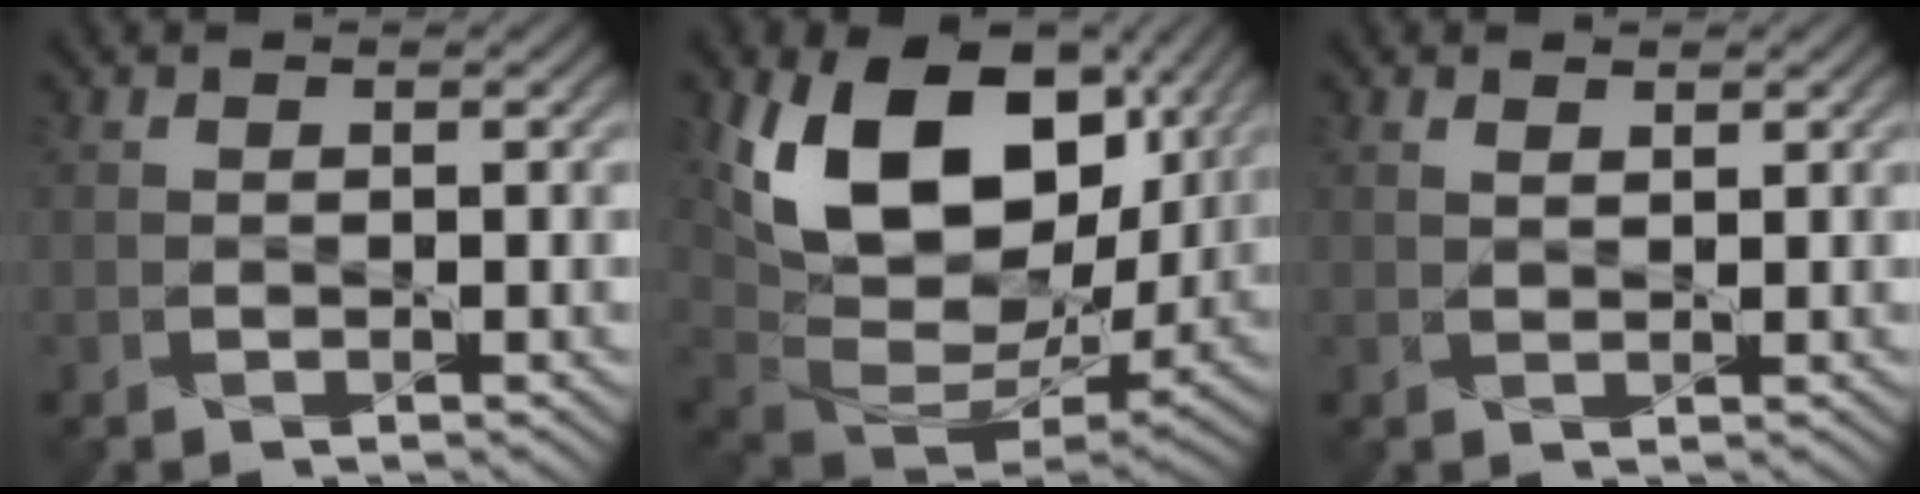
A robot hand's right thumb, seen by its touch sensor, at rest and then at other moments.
{"total": 18.4, "force": [6.0, 11.9, 12.7], "torque": [-0.250, -0.020, 0.126]}
{"total": 1.0, "force": [0.9, 0.1, 0.4], "torque": [-0.014, 0.002, 0.018]}